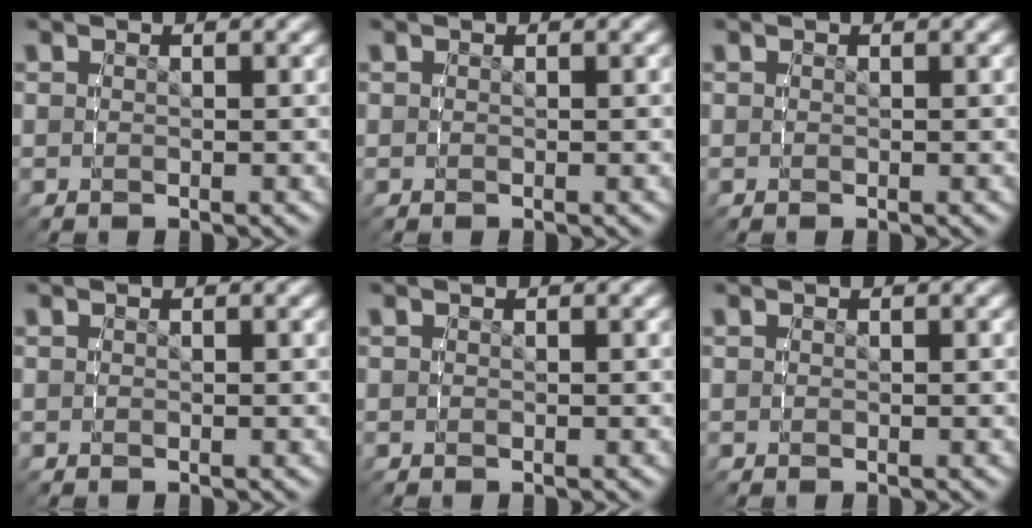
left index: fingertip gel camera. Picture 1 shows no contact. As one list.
[{"total": 0.0}, {"total": 0.0}, {"total": 0.0}, {"total": 0.0}, {"total": 0.0}]